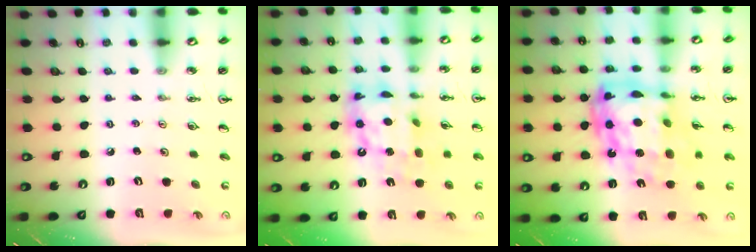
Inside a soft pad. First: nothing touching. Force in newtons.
{"total": 13.4, "press": 13.3, "slide": 1.1}
{"total": 21.1, "press": 21.0, "slide": 2.4}